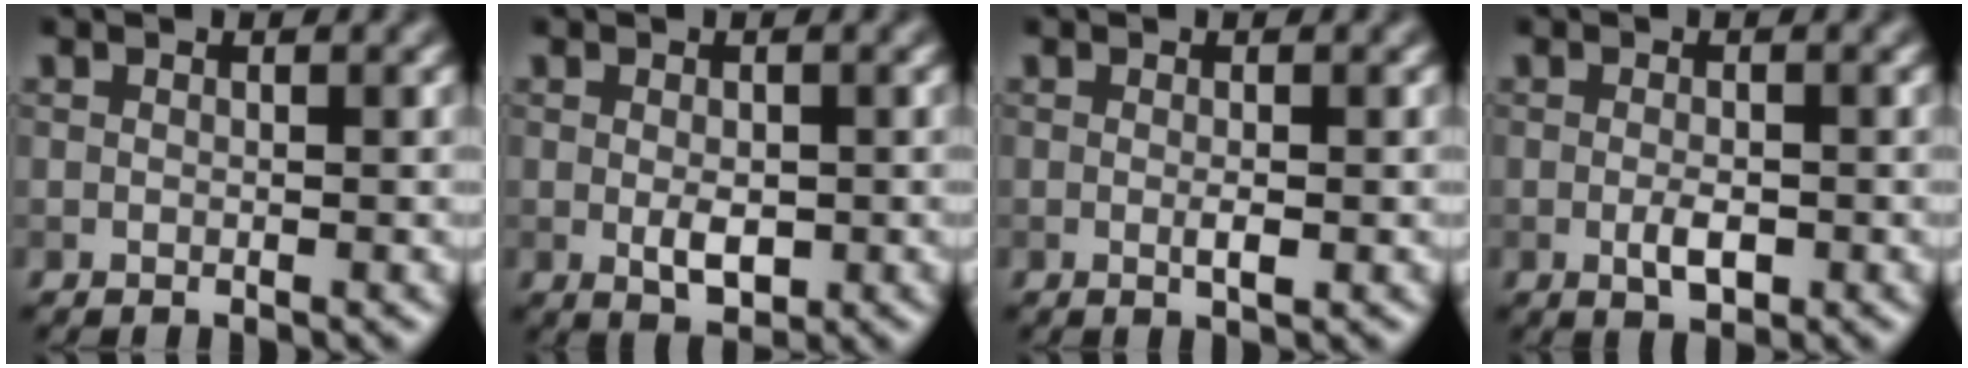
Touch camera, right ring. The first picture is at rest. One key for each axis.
{"total": 2.4, "fx": -0.3, "fy": 1.4, "fz": 2.0, "tx": -0.035, "ty": -0.004, "tz": -0.002}
{"total": 1.1, "fx": -0.1, "fy": 0.2, "fz": 1.1, "tx": -0.020, "ty": -0.003, "tz": -0.002}
{"total": 2.0, "fx": -0.5, "fy": 0.8, "fz": 1.7, "tx": -0.033, "ty": -0.003, "tz": -0.010}